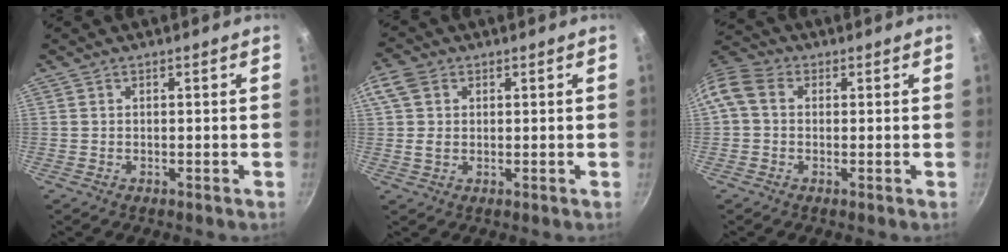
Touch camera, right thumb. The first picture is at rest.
{"total": 5.6, "force": [1.5, 4.2, 3.4], "torque": [-0.061, 0.002, 0.021]}
{"total": 8.1, "force": [0.8, 6.4, 4.9], "torque": [-0.105, 0.024, -0.001]}